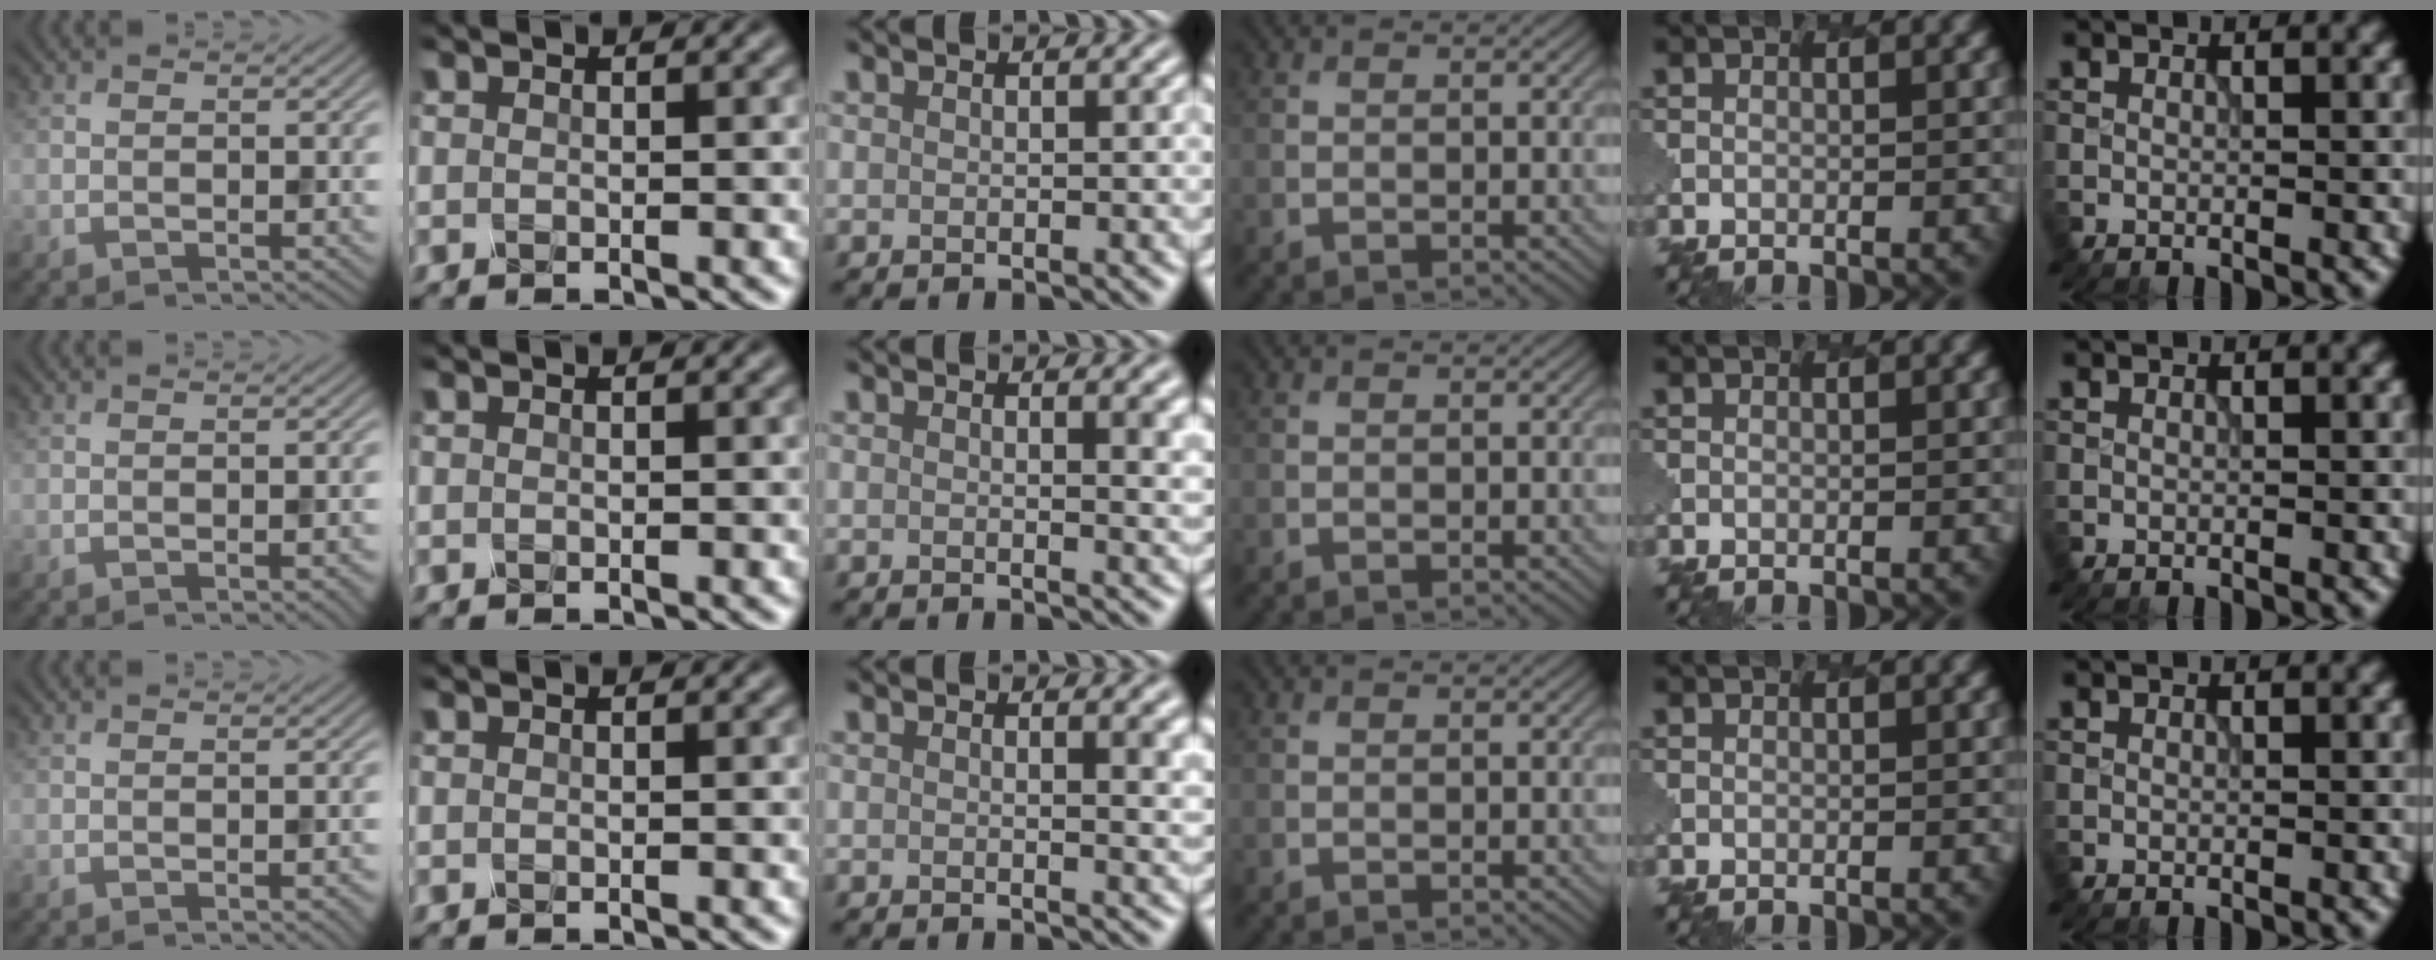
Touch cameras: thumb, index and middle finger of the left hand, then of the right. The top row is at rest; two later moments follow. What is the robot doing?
{"motion": "dispense", "object": "dispenser bottle"}